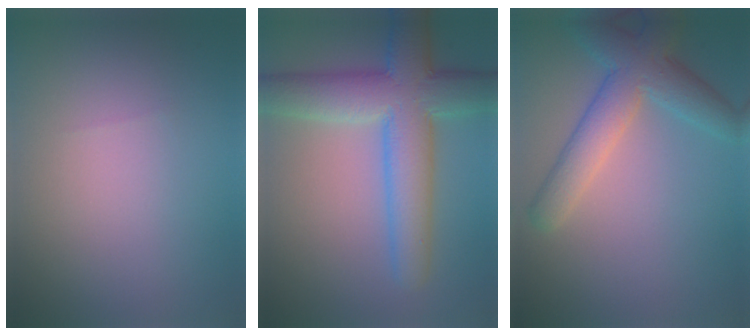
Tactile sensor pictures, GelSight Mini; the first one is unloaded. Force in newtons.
{"total": 8.6, "press": 8.6, "slide": 0.3}
{"total": 5.6, "press": 5.6, "slide": 0.4}